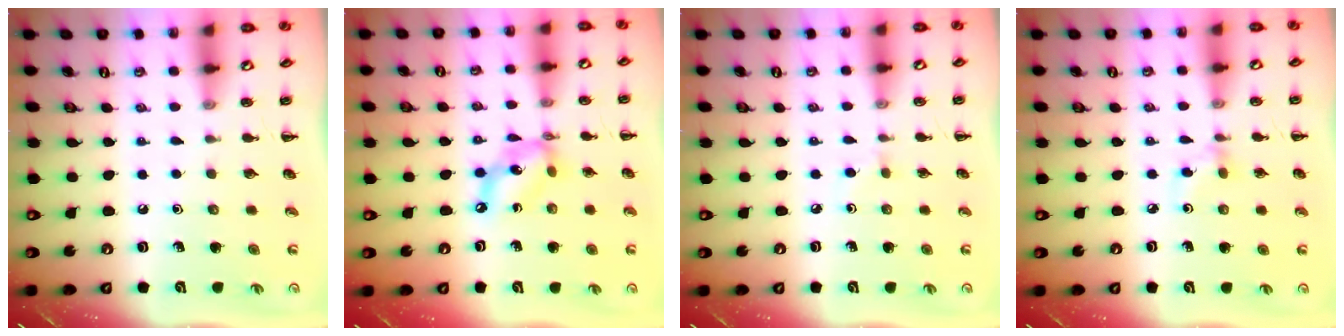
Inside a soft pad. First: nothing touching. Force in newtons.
{"total": 9.2, "press": 8.9, "slide": 2.2}
{"total": 2.7, "press": 2.5, "slide": 1.2}
{"total": 2.8, "press": 2.6, "slide": 1.0}